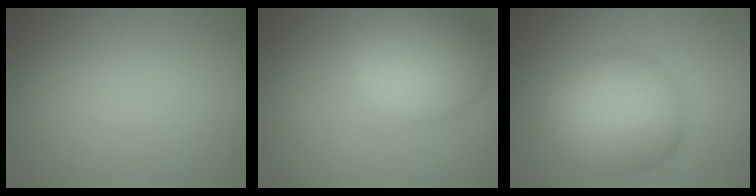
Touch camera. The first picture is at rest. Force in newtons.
{"total": 10.1, "press": 10.1, "slide": 0.9}
{"total": 8.6, "press": 8.6, "slide": 0.1}